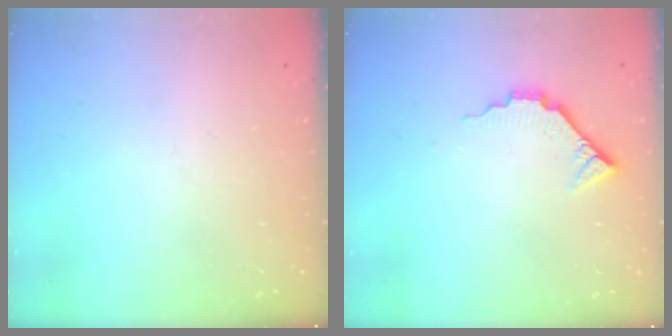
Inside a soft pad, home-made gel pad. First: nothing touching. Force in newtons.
{"total": 6.1, "press": 6.1, "slide": 0.6}